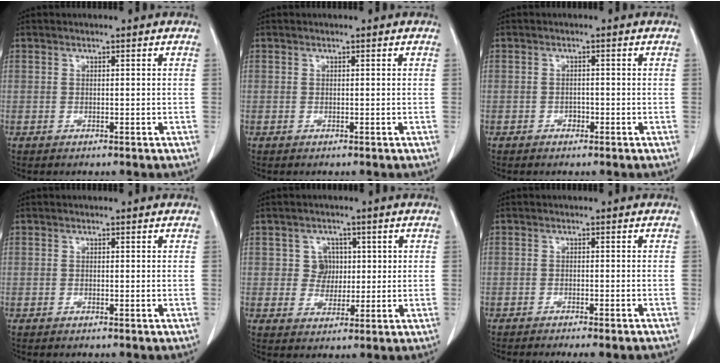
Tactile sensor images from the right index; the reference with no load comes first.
{"total": 0.0}
{"total": 1.1, "force": [-0.7, 0.7, 0.4], "torque": [-0.006, 0.004, -0.011]}
{"total": 0.0}
{"total": 3.9, "force": [0.9, 3.7, 0.8], "torque": [-0.005, 0.011, 0.014]}
{"total": 8.4, "force": [-7.4, 1.0, 3.9], "torque": [-0.041, -0.011, -0.093]}